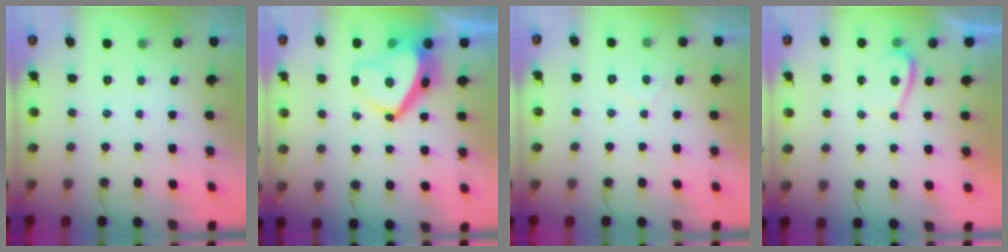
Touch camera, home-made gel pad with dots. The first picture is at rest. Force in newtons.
{"total": 11.7, "press": 11.7, "slide": 1.3}
{"total": 1.3, "press": 1.2, "slide": 0.6}
{"total": 2.2, "press": 2.2, "slide": 0.5}